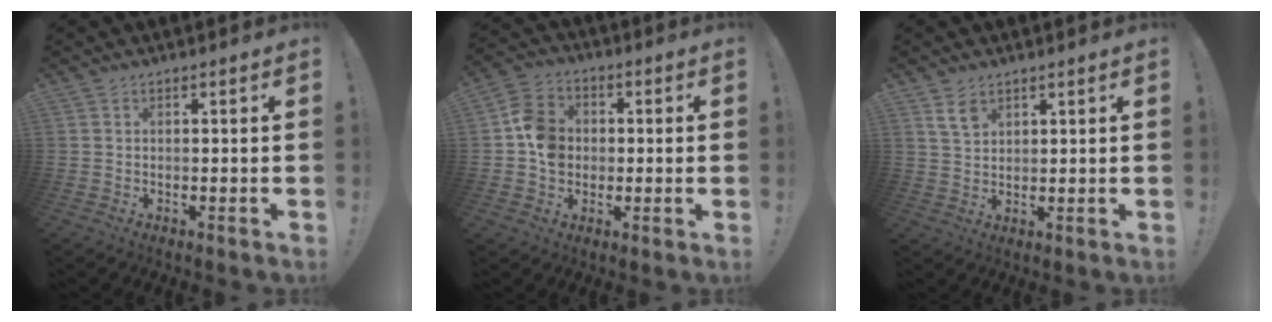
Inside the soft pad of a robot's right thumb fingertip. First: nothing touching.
{"total": 11.2, "force": [-1.1, 9.2, 6.2], "torque": [-0.089, 0.023, -0.016]}
{"total": 4.8, "force": [3.1, 2.8, 2.4], "torque": [-0.031, -0.017, 0.056]}